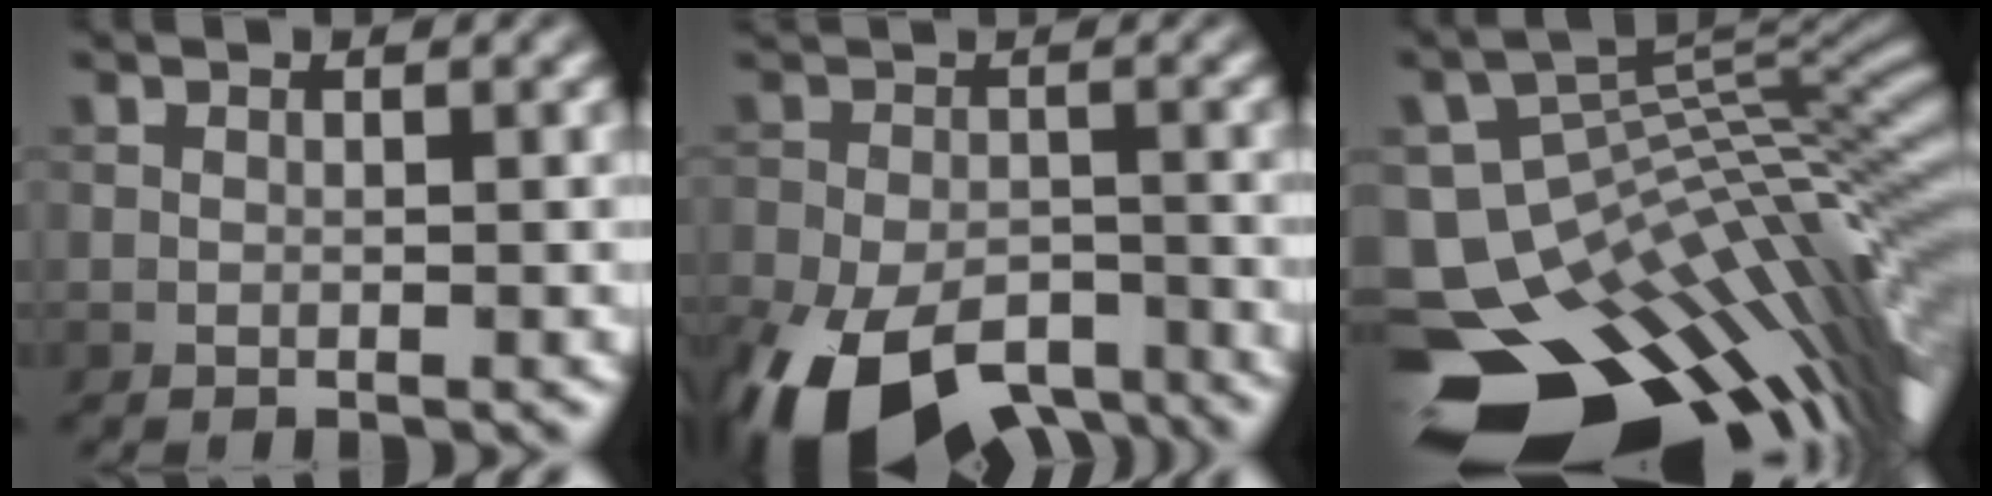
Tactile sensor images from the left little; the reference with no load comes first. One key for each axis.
{"total": 13.1, "fx": -8.3, "fy": 6.8, "fz": 7.6, "tx": -0.165, "ty": -0.051, "tz": -0.128}
{"total": 17.4, "fx": -10.0, "fy": 8.7, "fz": 11.2, "tx": -0.169, "ty": 0.002, "tz": -0.135}